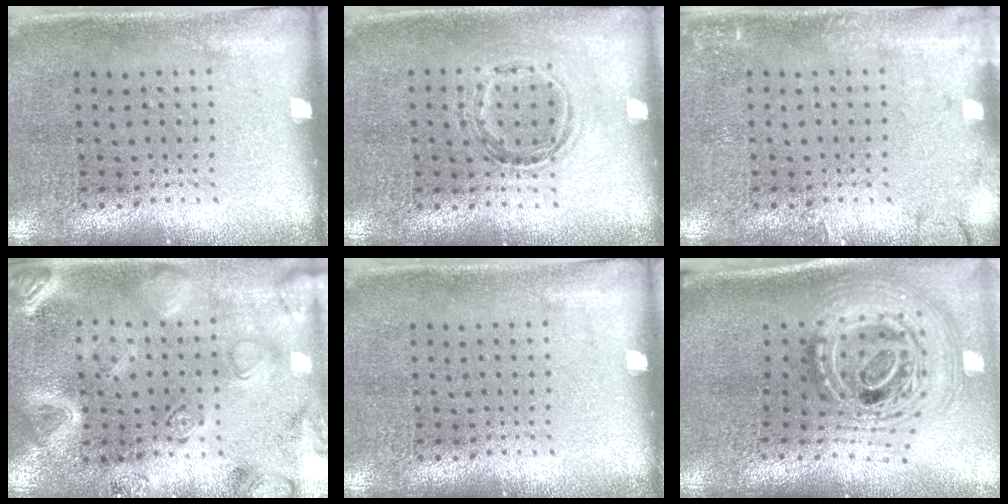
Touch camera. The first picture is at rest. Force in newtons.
{"total": 1.1, "press": 0.9, "slide": 0.6}
{"total": 1.9, "press": 1.8, "slide": 0.2}
{"total": 3.0, "press": 2.9, "slide": 0.8}
{"total": 0.0}
{"total": 2.9, "press": 1.9, "slide": 2.1}